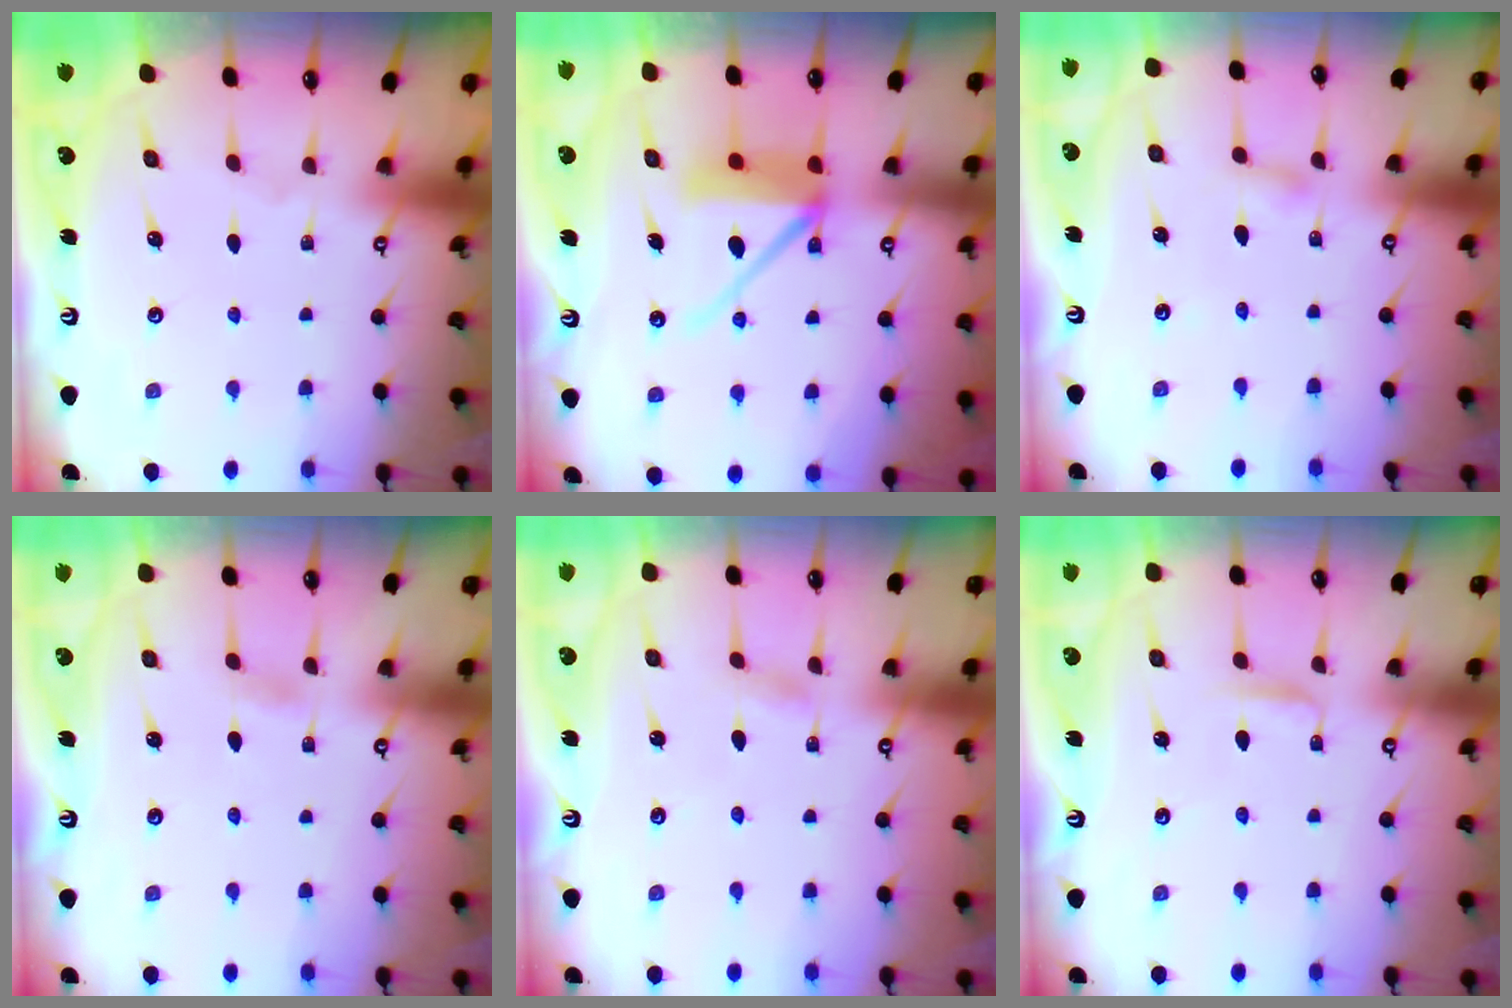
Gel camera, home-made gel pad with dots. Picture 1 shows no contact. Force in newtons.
{"total": 10.9, "press": 10.8, "slide": 1.3}
{"total": 2.7, "press": 2.7, "slide": 0.2}
{"total": 2.6, "press": 2.6, "slide": 0.3}
{"total": 2.1, "press": 2.1, "slide": 0.2}
{"total": 3.2, "press": 3.2, "slide": 0.4}